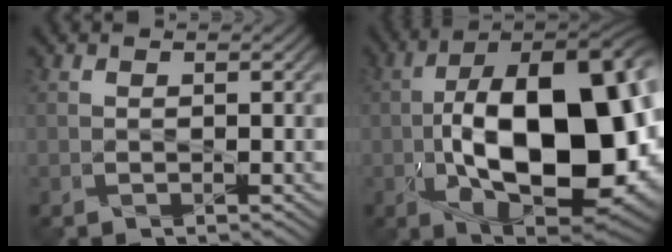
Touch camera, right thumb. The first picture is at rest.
{"total": 20.8, "force": [-2.6, 10.4, 17.8], "torque": [-0.291, -0.012, -0.047]}